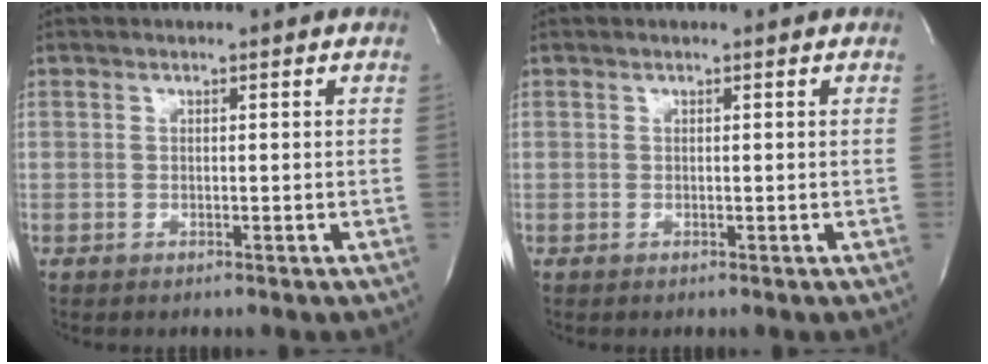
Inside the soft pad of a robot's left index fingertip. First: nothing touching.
{"total": 0.0}